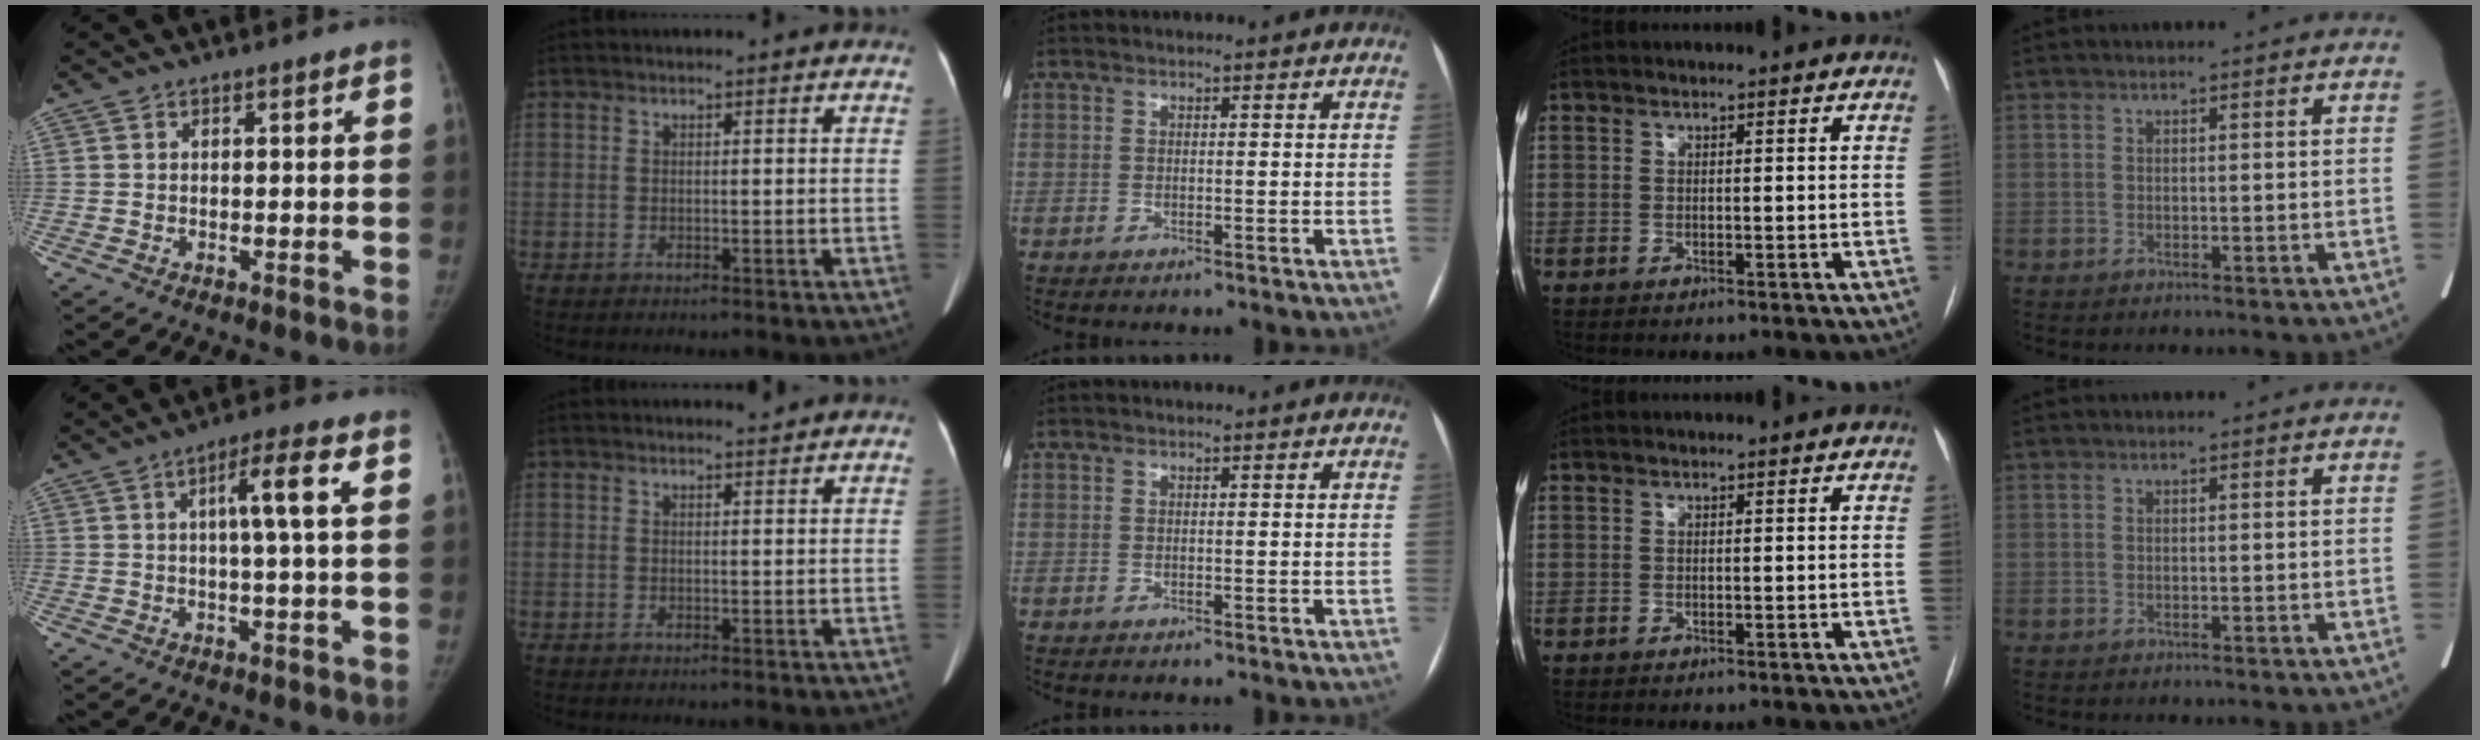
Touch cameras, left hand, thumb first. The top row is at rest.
{"thumb": {"total": 6.8, "force": [1.6, 0.2, 6.6], "torque": [-0.118, 0.006, 0.024]}, "index": {"total": 0.7, "force": [0.7, -0.1, -0.1], "torque": [-0.007, -0.007, 0.011]}}